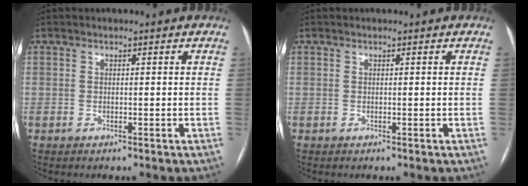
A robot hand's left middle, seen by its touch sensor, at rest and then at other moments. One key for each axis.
{"total": 0.0}